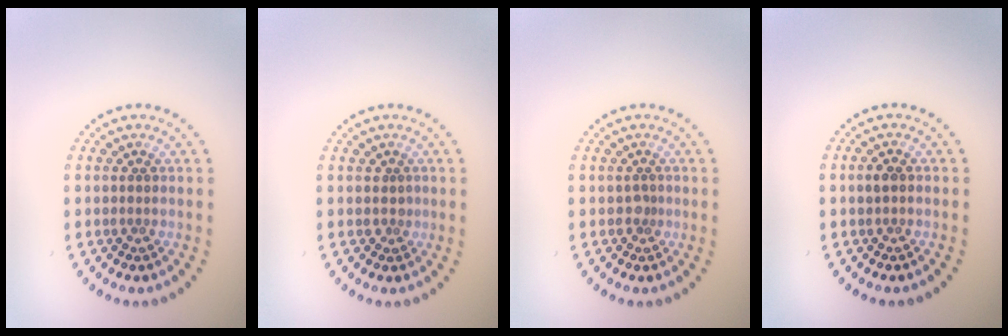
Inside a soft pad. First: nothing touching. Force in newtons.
{"total": 0.7, "press": 0.3, "slide": 0.6}
{"total": 0.8, "press": 0.6, "slide": 0.6}
{"total": 1.2, "press": 1.2, "slide": 0.2}